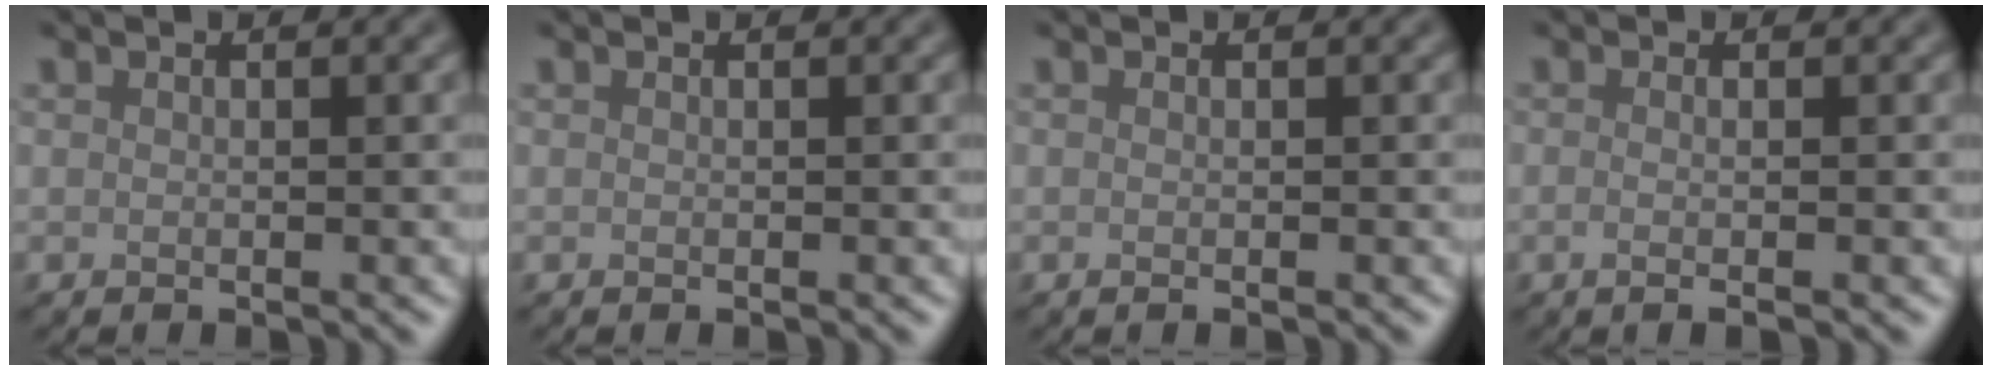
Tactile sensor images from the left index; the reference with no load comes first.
{"total": 0.0}
{"total": 0.8, "force": [-0.2, 0.2, 0.8], "torque": [-0.007, -0.003, -0.005]}
{"total": 2.1, "force": [-0.2, 0.8, 2.0], "torque": [-0.022, -0.005, -0.016]}